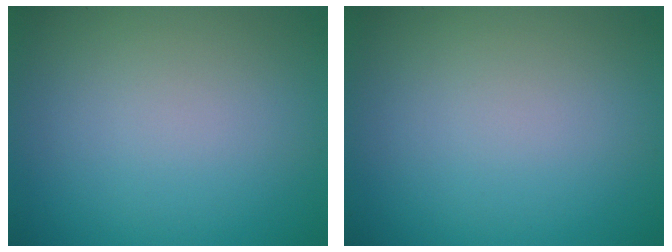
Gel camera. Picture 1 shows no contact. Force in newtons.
{"total": 0.0}